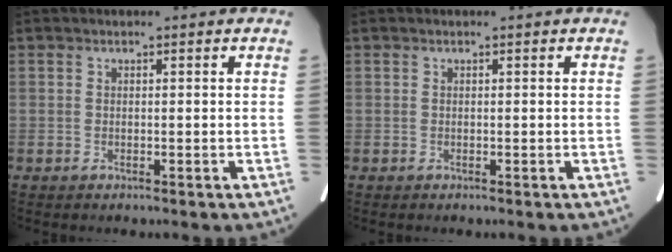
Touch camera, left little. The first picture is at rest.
{"total": 0.0}